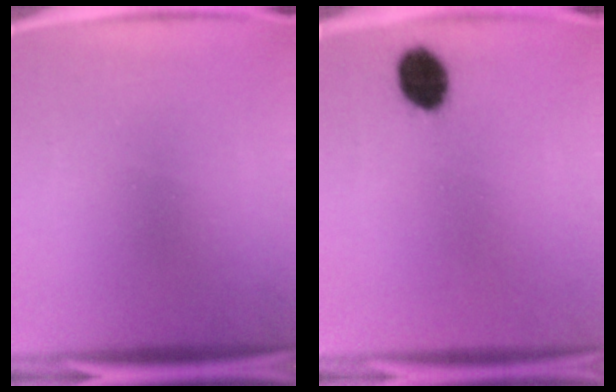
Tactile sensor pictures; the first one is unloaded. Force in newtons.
{"total": 8.0}